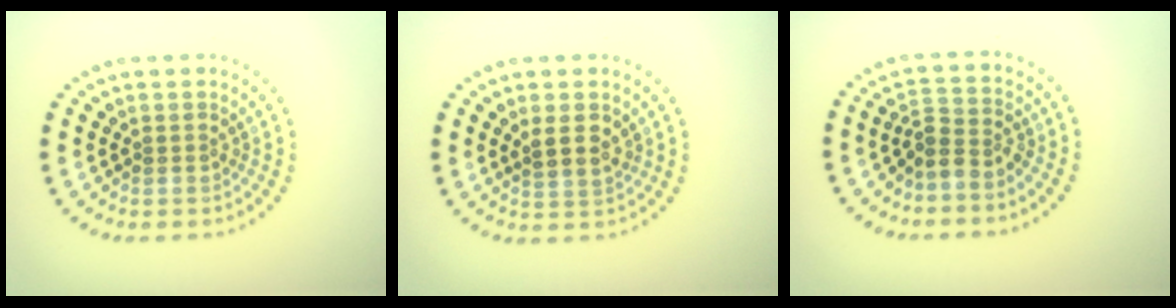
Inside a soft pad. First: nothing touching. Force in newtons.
{"total": 2.4, "press": 2.2, "slide": 0.8}
{"total": 2.5, "press": 1.8, "slide": 1.7}